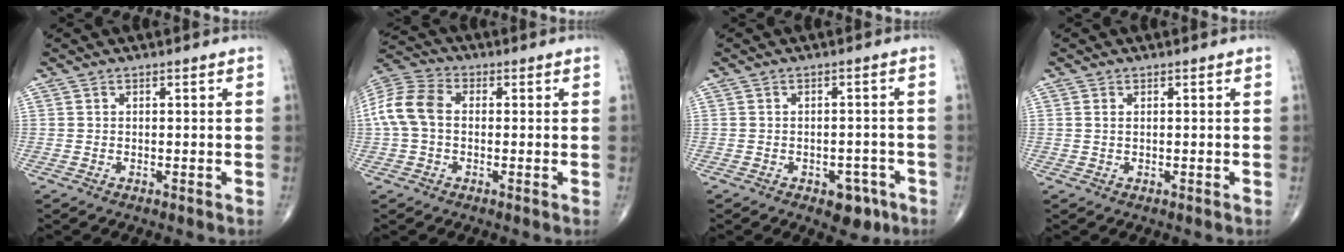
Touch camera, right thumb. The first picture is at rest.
{"total": 9.9, "force": [0.2, 6.9, 7.1], "torque": [-0.152, 0.028, -0.005]}
{"total": 5.2, "force": [-2.8, 3.2, 3.1], "torque": [-0.017, 0.018, -0.032]}
{"total": 0.7, "force": [0.2, 0.4, 0.6], "torque": [-0.017, 0.003, 0.008]}